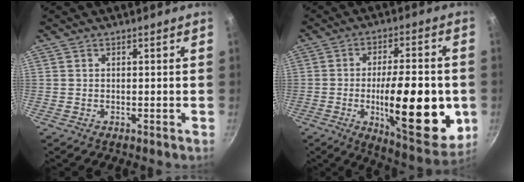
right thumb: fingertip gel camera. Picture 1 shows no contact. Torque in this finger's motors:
{"motor_torque": [2.53, 2.48, 2.11, -0.03, 0.62]}